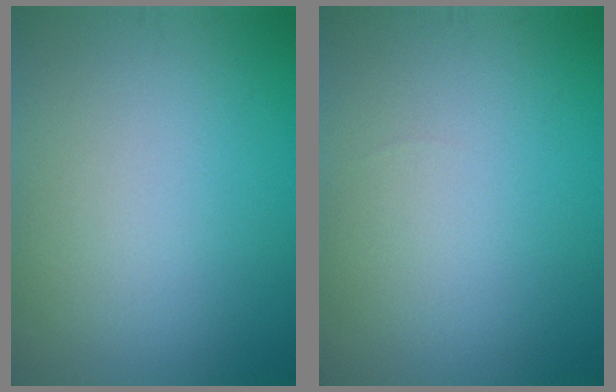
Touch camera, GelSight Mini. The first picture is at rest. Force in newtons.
{"total": 0.0}